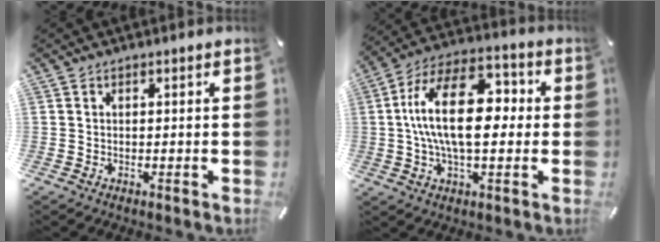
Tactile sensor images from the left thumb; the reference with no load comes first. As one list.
[{"total": 18.2, "force": [0.5, 9.7, 15.4], "torque": [-0.290, 0.003, 0.002]}]